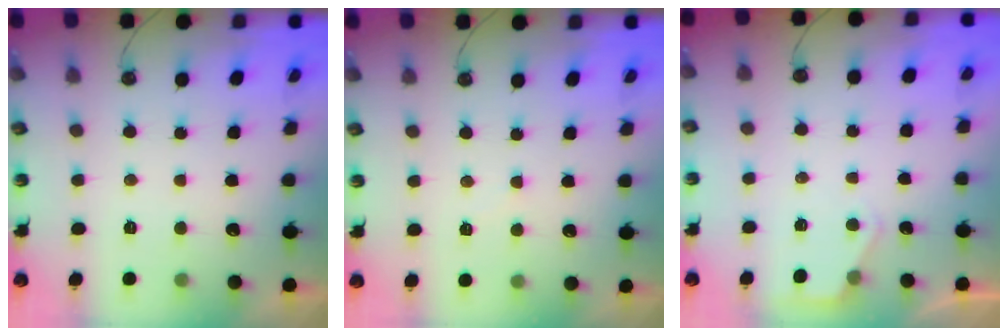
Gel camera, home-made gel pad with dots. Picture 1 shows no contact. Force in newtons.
{"total": 2.2, "press": 2.2, "slide": 0.3}
{"total": 2.7, "press": 2.7, "slide": 0.4}